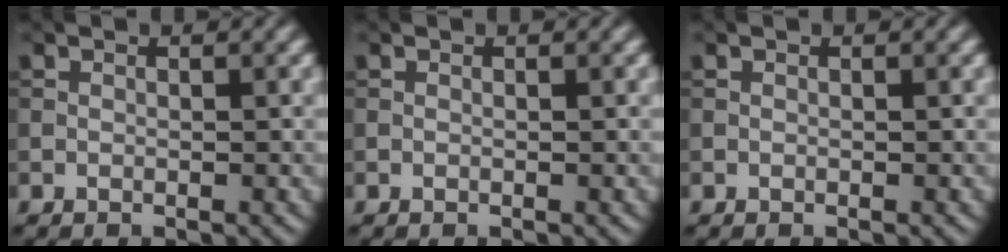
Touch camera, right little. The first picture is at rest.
{"total": 0.0}
{"total": 0.0}